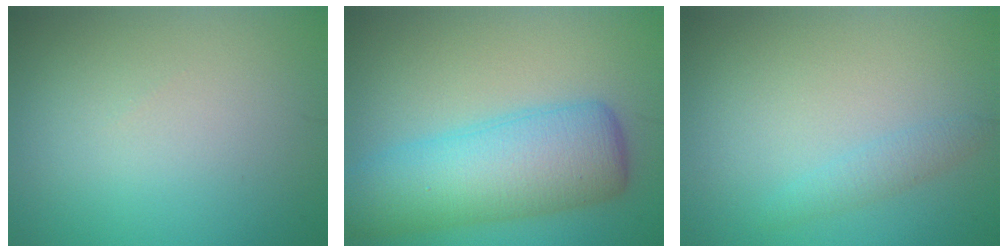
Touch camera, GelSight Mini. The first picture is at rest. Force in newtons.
{"total": 6.7, "press": 6.7, "slide": 0.1}
{"total": 1.3, "press": 1.3, "slide": 0.1}